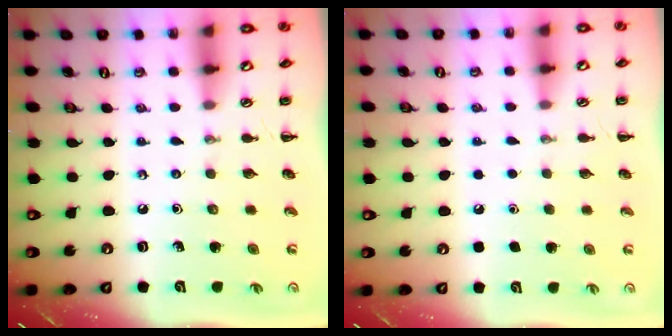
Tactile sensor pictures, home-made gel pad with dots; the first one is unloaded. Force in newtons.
{"total": 1.8, "press": 1.7, "slide": 0.1}